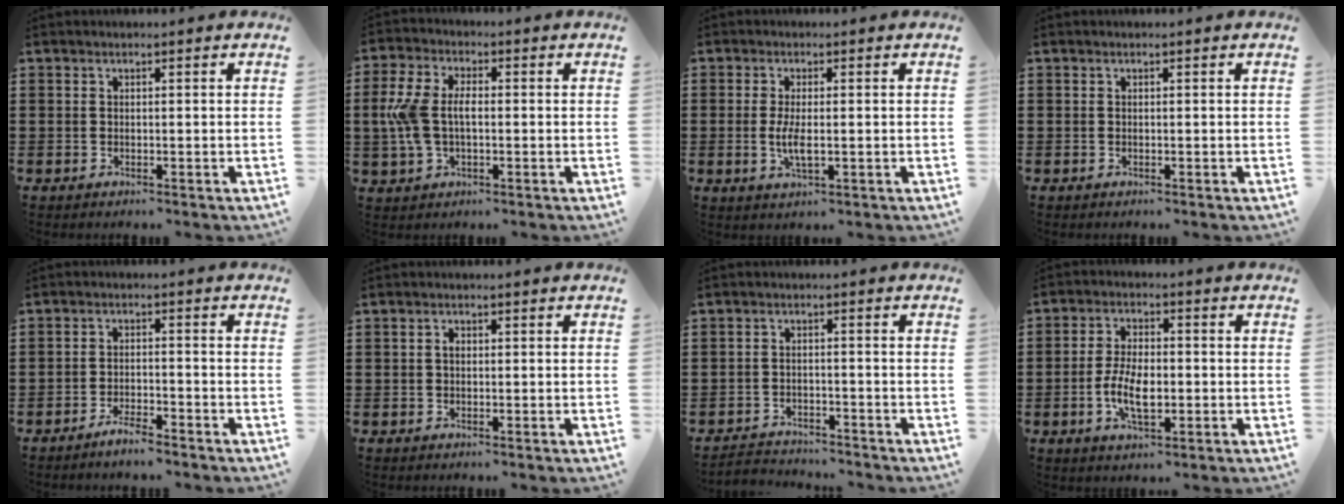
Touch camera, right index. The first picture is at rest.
{"total": 7.0, "force": [-0.2, 4.0, 5.8], "torque": [-0.154, -0.003, -0.015]}
{"total": 3.8, "force": [-0.4, 1.0, 3.6], "torque": [-0.078, -0.006, -0.012]}
{"total": 0.0}
{"total": 3.0, "force": [-2.7, 0.2, 1.1], "torque": [-0.027, 0.004, -0.055]}
{"total": 1.1, "force": [0.1, 0.7, 0.8], "torque": [-0.018, 0.003, 0.001]}
{"total": 2.6, "force": [-2.5, 0.3, -0.3], "torque": [-0.004, 0.000, -0.056]}
{"total": 6.6, "force": [-1.5, 3.1, 5.6], "torque": [-0.125, 0.000, -0.033]}